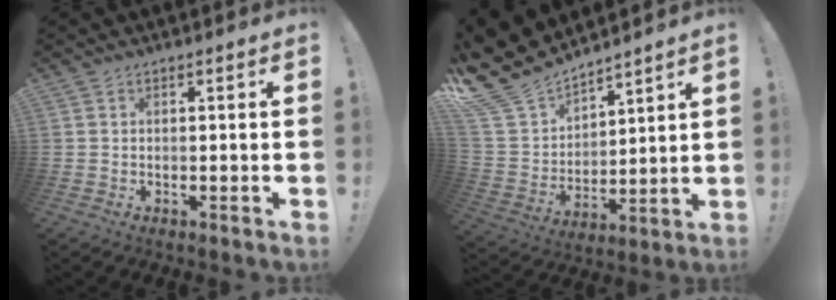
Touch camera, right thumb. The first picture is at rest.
{"total": 14.9, "force": [12.8, 6.7, 3.9], "torque": [-0.099, -0.104, 0.250]}